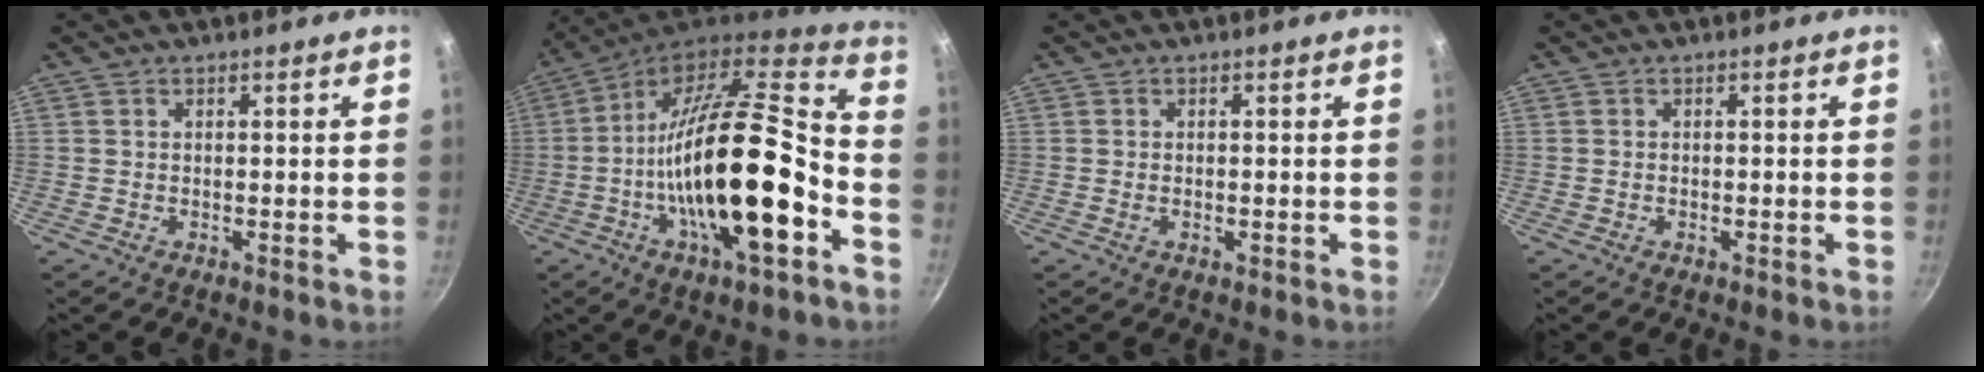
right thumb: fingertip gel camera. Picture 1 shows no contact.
{"total": 27.4, "force": [-8.0, 9.3, 24.5], "torque": [-0.398, 0.023, -0.146]}
{"total": 1.1, "force": [-0.3, 0.6, 0.8], "torque": [-0.014, 0.001, -0.005]}
{"total": 0.6, "force": [-0.2, 0.3, 0.4], "torque": [-0.006, 0.002, -0.004]}